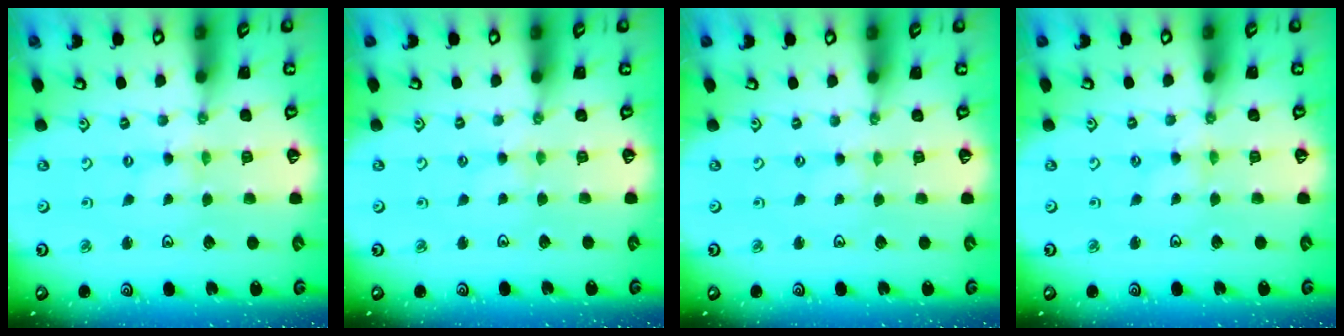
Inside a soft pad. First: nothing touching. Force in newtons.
{"total": 1.5, "press": 1.4, "slide": 0.4}
{"total": 0.5, "press": 0.5, "slide": 0.1}
{"total": 0.0}